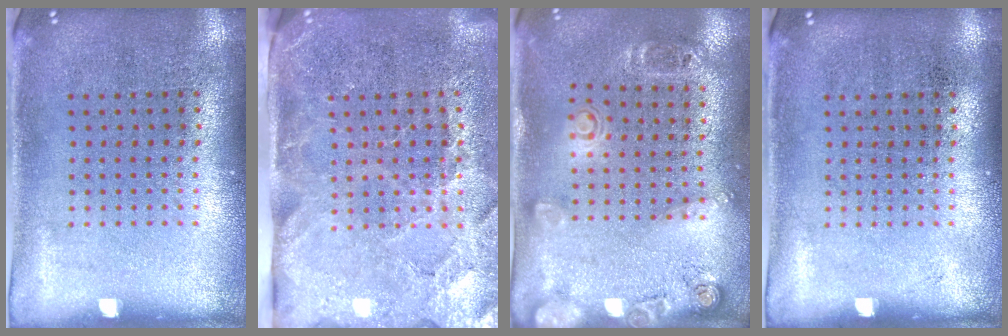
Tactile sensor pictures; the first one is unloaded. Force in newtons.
{"total": 3.8, "press": 3.2, "slide": 2.0}
{"total": 1.8, "press": 1.2, "slide": 1.4}
{"total": 0.0}